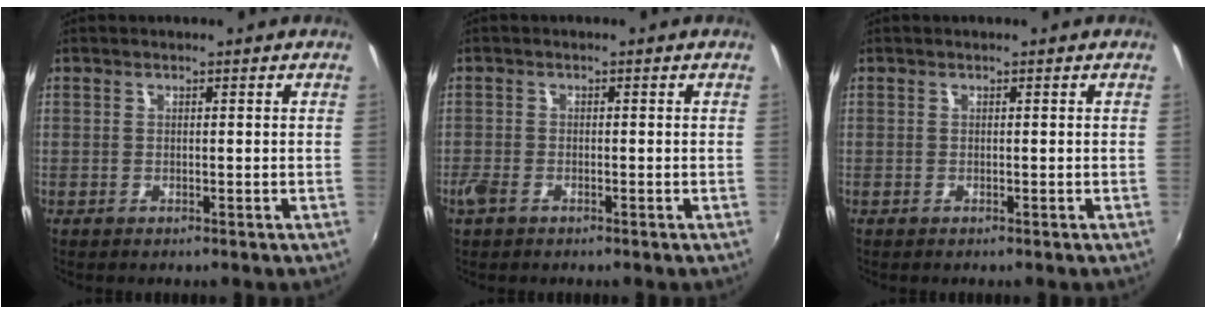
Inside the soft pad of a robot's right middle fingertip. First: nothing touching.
{"total": 2.7, "force": [-1.8, 1.5, 1.4], "torque": [-0.034, -0.006, -0.036]}
{"total": 0.0}